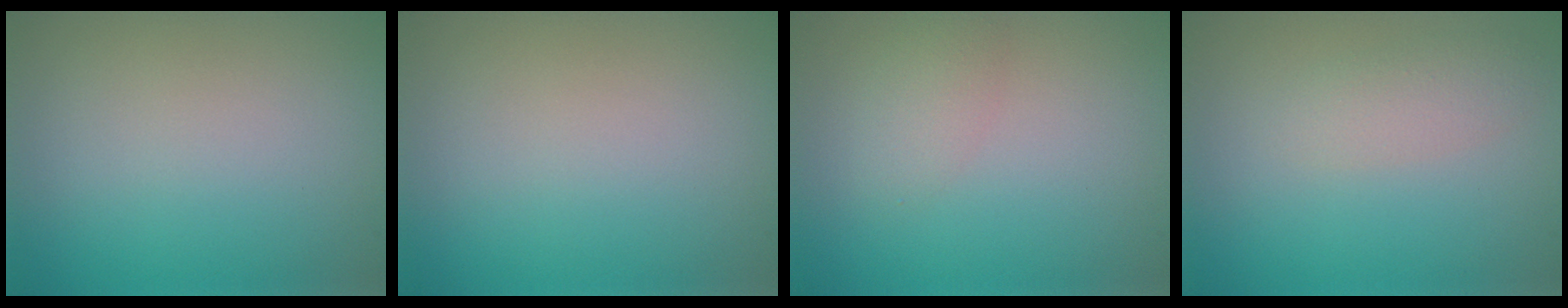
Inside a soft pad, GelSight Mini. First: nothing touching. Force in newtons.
{"total": 0.0}
{"total": 1.6, "press": 1.6, "slide": 0.1}
{"total": 2.0, "press": 2.0, "slide": 0.1}